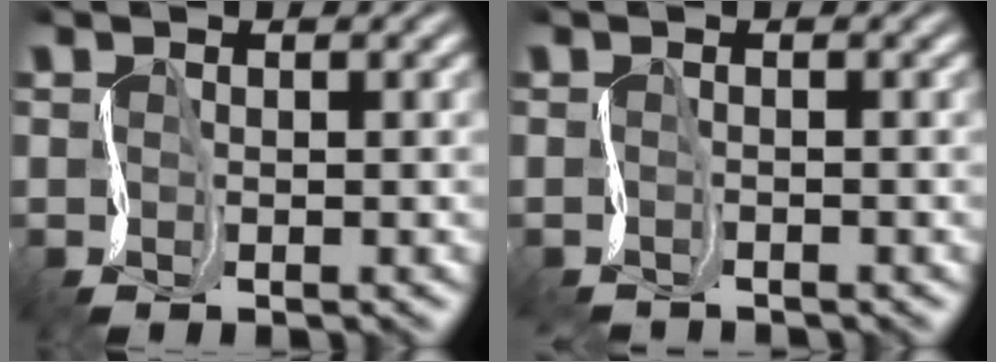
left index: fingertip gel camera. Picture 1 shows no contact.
{"total": 0.9, "force": [-0.6, -0.4, -0.5], "torque": [0.007, -0.003, -0.014]}